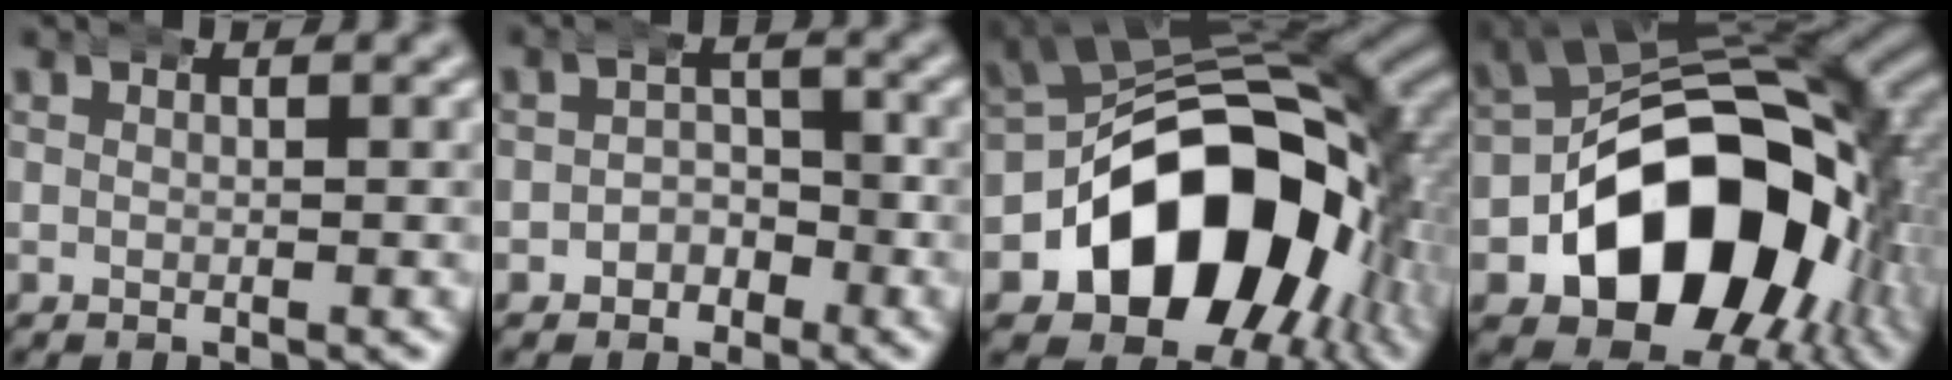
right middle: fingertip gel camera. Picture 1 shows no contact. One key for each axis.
{"total": 3.1, "fx": -1.4, "fy": 2.6, "fz": 0.9, "tx": -0.006, "ty": 0.001, "tz": -0.032}
{"total": 23.6, "fx": -4.9, "fy": 16.4, "fz": 16.2, "tx": -0.285, "ty": -0.061, "tz": -0.060}
{"total": 23.7, "fx": -4.9, "fy": 16.2, "fz": 16.7, "tx": -0.289, "ty": -0.061, "tz": -0.059}